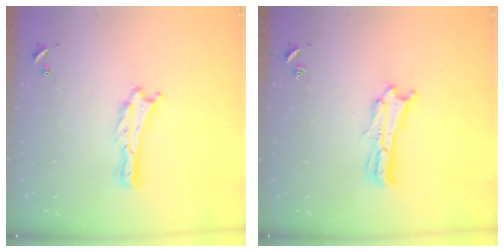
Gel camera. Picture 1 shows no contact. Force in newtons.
{"total": 2.5, "press": 2.5, "slide": 0.1}